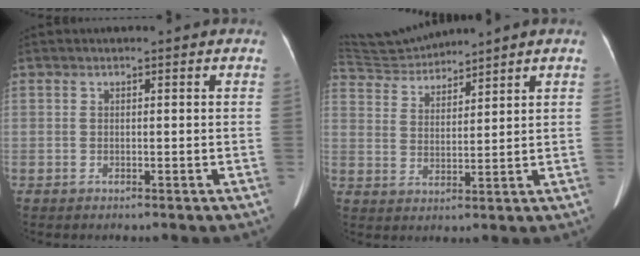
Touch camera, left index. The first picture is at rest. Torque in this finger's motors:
{"motor_torque": [0.77, -1.37, 0.09, 0.08]}